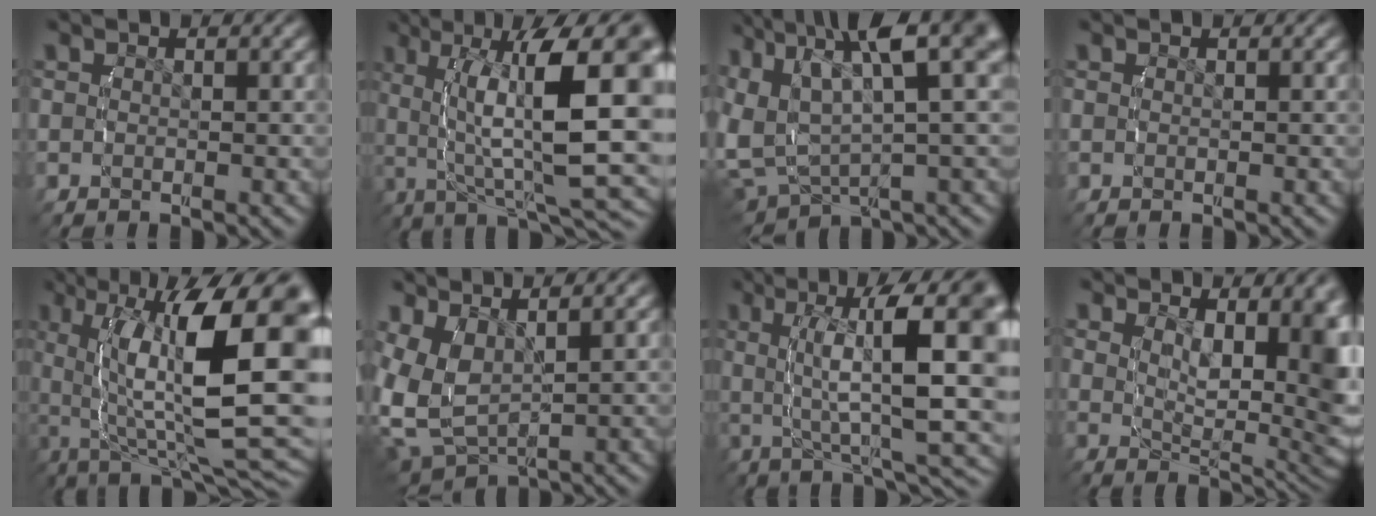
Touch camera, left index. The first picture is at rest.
{"total": 13.5, "force": [-0.1, 5.4, 12.3], "torque": [-0.167, -0.004, 0.012]}
{"total": 12.9, "force": [4.1, 7.9, 9.4], "torque": [-0.162, 0.000, 0.065]}
{"total": 0.0}
{"total": 14.4, "force": [-1.1, 6.0, 13.1], "torque": [-0.190, -0.021, 0.002]}
{"total": 8.9, "force": [1.0, 7.2, 5.1], "torque": [-0.159, -0.037, 0.028]}
{"total": 11.9, "force": [0.3, 4.5, 11.0], "torque": [-0.149, -0.001, 0.012]}
{"total": 9.2, "force": [1.1, 3.5, 8.4], "torque": [-0.103, -0.026, 0.029]}